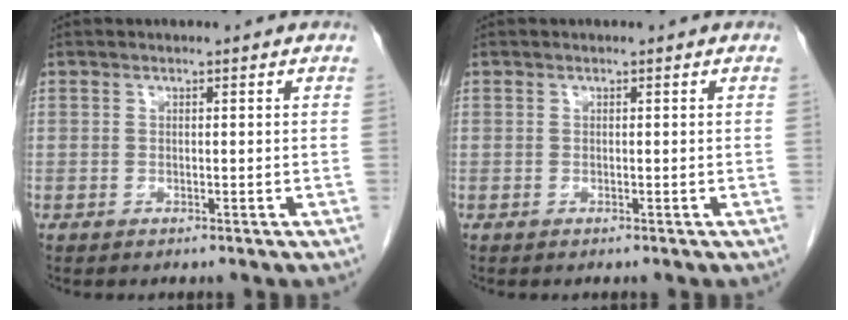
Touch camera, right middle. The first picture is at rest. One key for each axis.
{"total": 0.0}